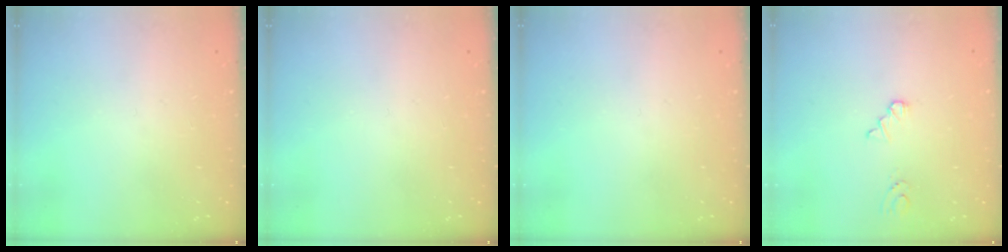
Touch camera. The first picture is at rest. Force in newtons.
{"total": 0.0}
{"total": 0.0}
{"total": 1.1, "press": 1.1, "slide": 0.1}